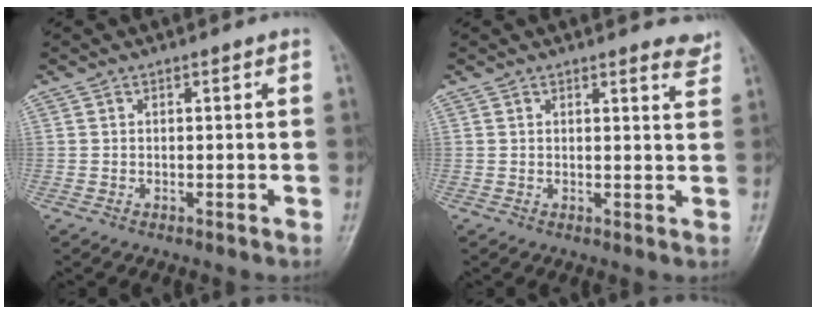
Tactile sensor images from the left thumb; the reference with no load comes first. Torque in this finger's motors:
{"motor_torque": [-0.19, -0.01, -0.42, -0.13, 0.06]}